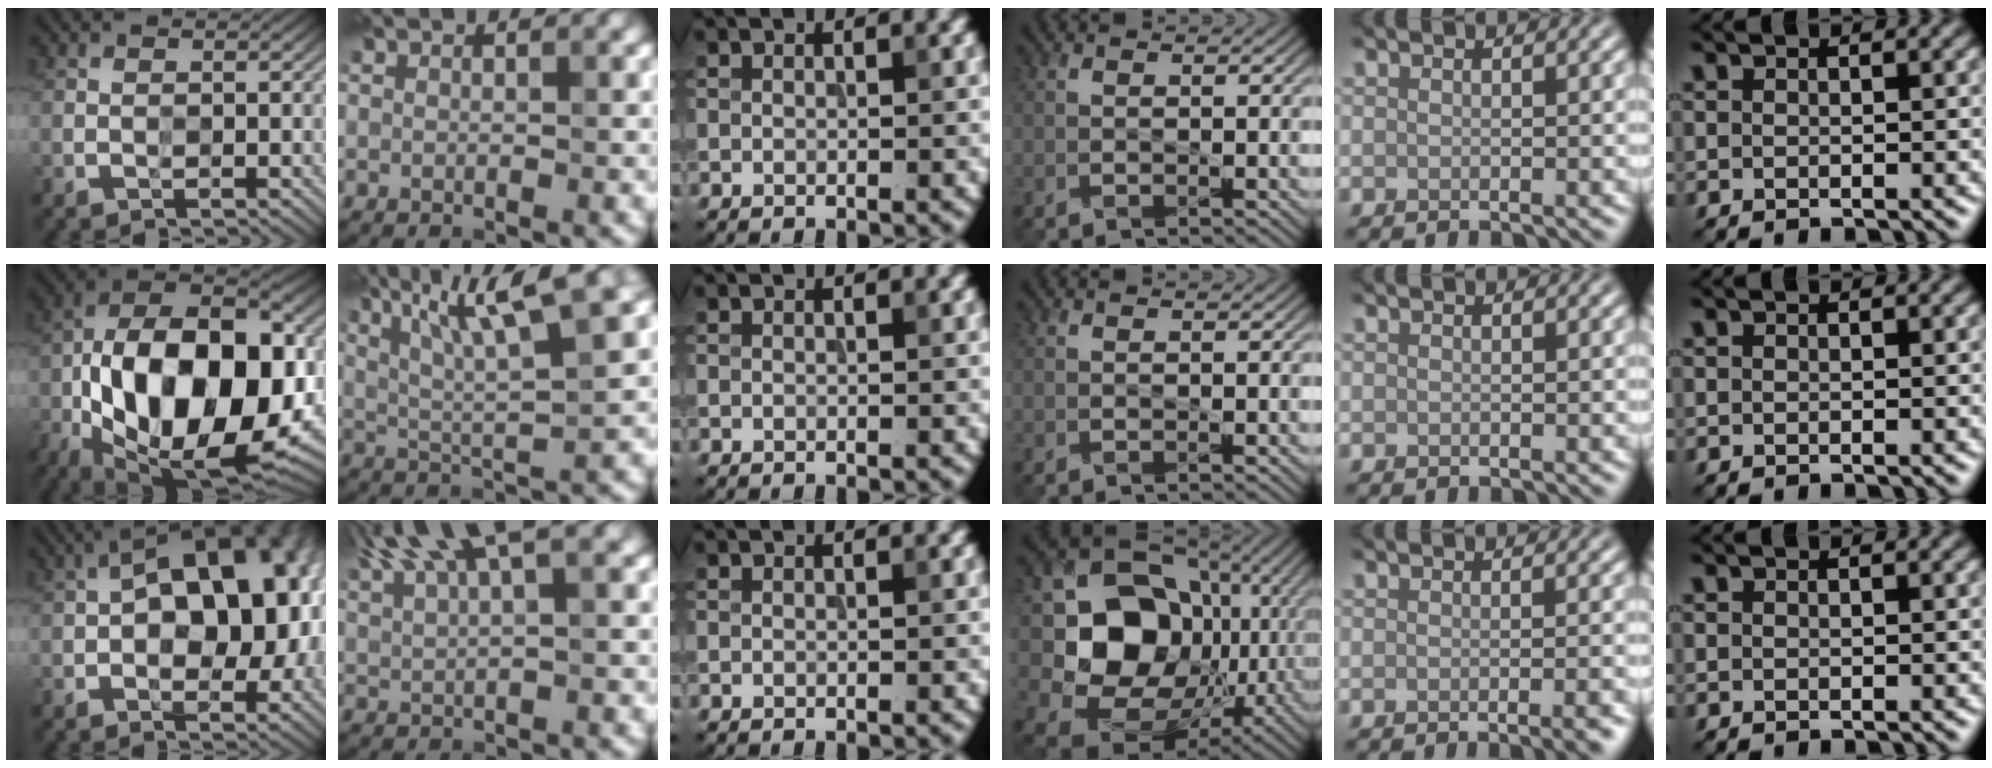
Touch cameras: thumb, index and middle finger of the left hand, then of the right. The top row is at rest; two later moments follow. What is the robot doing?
{"motion": "wipe", "object": "compact mirror"}